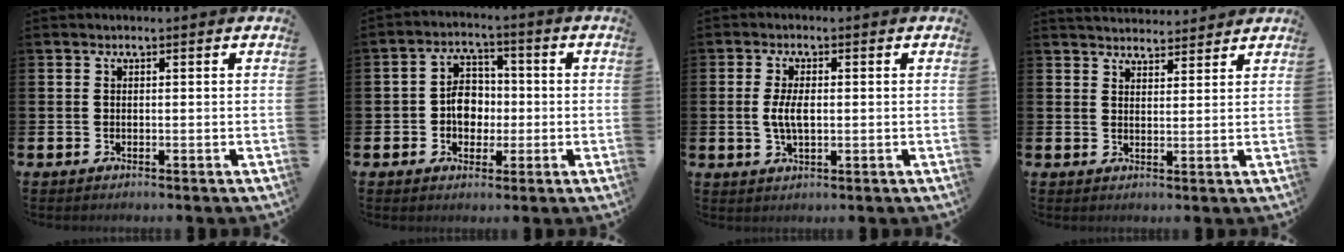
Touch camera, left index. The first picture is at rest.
{"total": 5.2, "force": [-0.3, 4.1, 3.1], "torque": [-0.047, 0.006, -0.015]}
{"total": 3.8, "force": [0.1, 1.7, 3.4], "torque": [-0.066, 0.000, -0.003]}
{"total": 3.8, "force": [3.7, 0.5, -0.2], "torque": [0.001, -0.022, 0.068]}